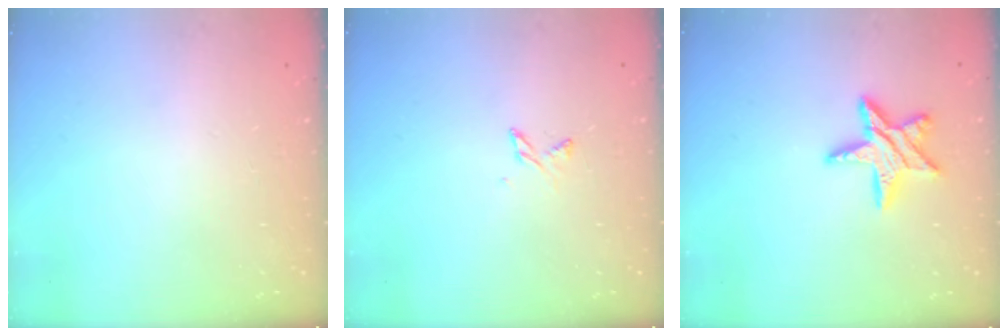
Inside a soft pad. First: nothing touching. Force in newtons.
{"total": 2.7, "press": 2.7, "slide": 0.4}
{"total": 10.8, "press": 10.7, "slide": 0.8}